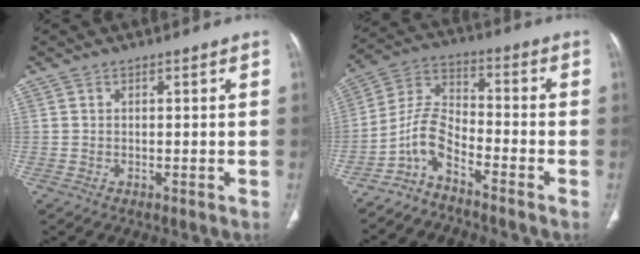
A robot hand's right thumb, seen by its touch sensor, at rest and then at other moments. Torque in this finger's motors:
{"motor_torque": [-0.13, 0.34, 0.02, -0.33, 0.02]}